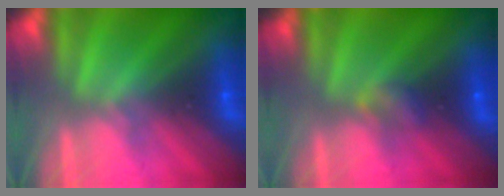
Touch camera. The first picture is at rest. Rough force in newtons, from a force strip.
{"total": 2.2}